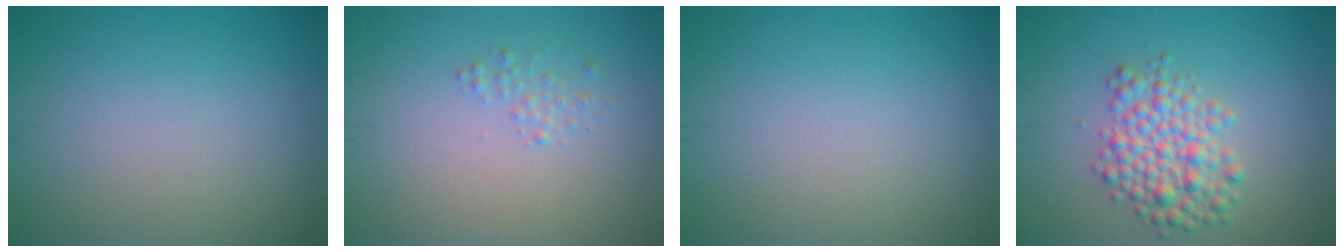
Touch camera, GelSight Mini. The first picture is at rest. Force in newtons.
{"total": 0.9, "press": 0.9, "slide": 0.0}
{"total": 0.0}
{"total": 4.4, "press": 4.3, "slide": 0.2}